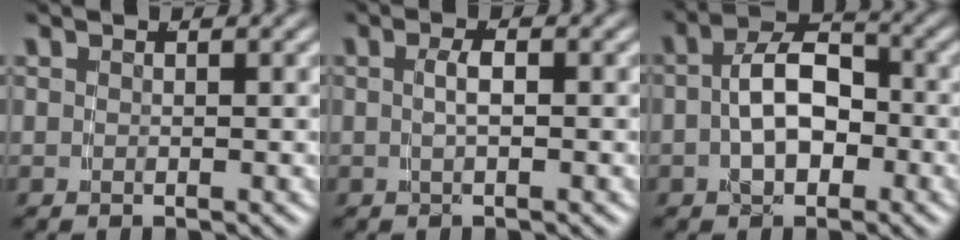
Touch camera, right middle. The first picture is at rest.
{"total": 1.6, "force": [-0.4, -0.1, 1.6], "torque": [-0.029, -0.001, -0.004]}
{"total": 4.9, "force": [-1.2, 2.8, 3.8], "torque": [-0.063, 0.001, -0.019]}